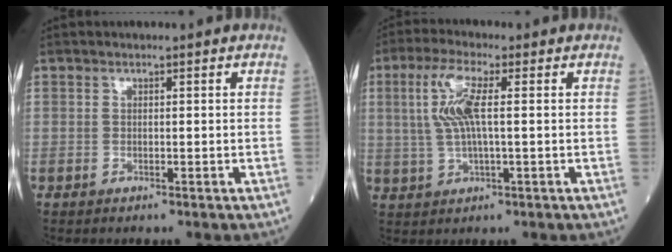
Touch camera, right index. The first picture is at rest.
{"total": 7.1, "force": [1.3, 1.3, 6.8], "torque": [-0.155, 0.010, 0.026]}